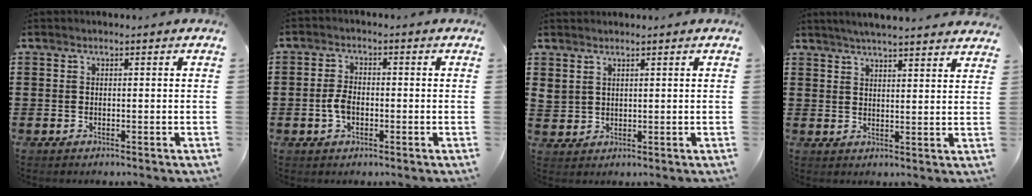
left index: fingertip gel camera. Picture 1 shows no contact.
{"total": 3.5, "force": [-0.8, 2.1, 2.7], "torque": [-0.074, -0.005, -0.020]}
{"total": 2.3, "force": [1.8, 1.5, 0.2], "torque": [-0.012, 0.004, 0.034]}
{"total": 3.8, "force": [3.7, -0.4, 1.0], "torque": [-0.030, -0.014, 0.066]}